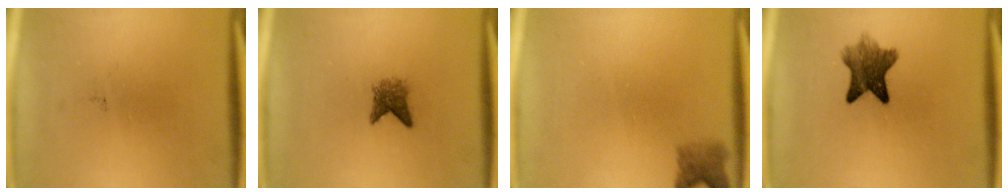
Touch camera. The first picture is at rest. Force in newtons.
{"total": 2.6}
{"total": 2.7}
{"total": 7.0}